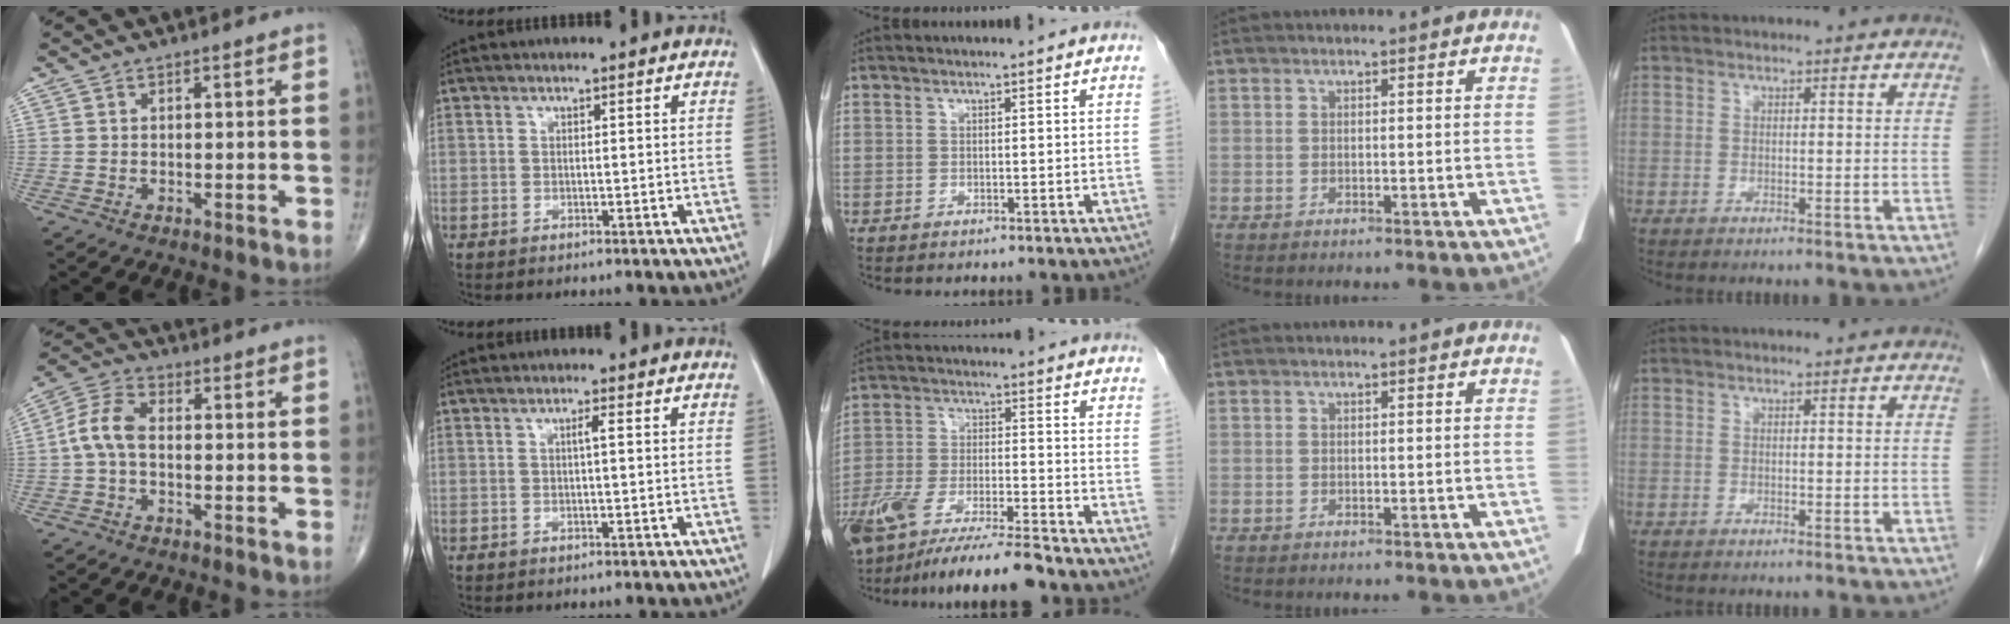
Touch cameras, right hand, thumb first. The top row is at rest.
{"thumb": {"total": 7.2, "force": [-0.7, 4.1, 5.8], "torque": [-0.121, 0.022, -0.025]}, "index": {"total": 1.1, "force": [0.1, 0.0, 1.1], "torque": [-0.022, 0.003, 0.003]}, "middle": {"total": 14.0, "force": [-11.5, 1.0, 8.0], "torque": [-0.152, -0.032, -0.201]}}